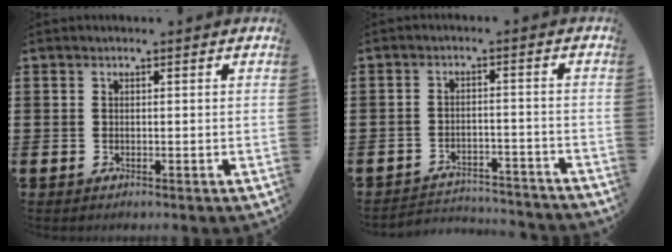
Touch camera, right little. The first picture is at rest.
{"total": 3.1, "force": [-3.1, 0.3, 0.0], "torque": [-0.007, 0.004, -0.067]}